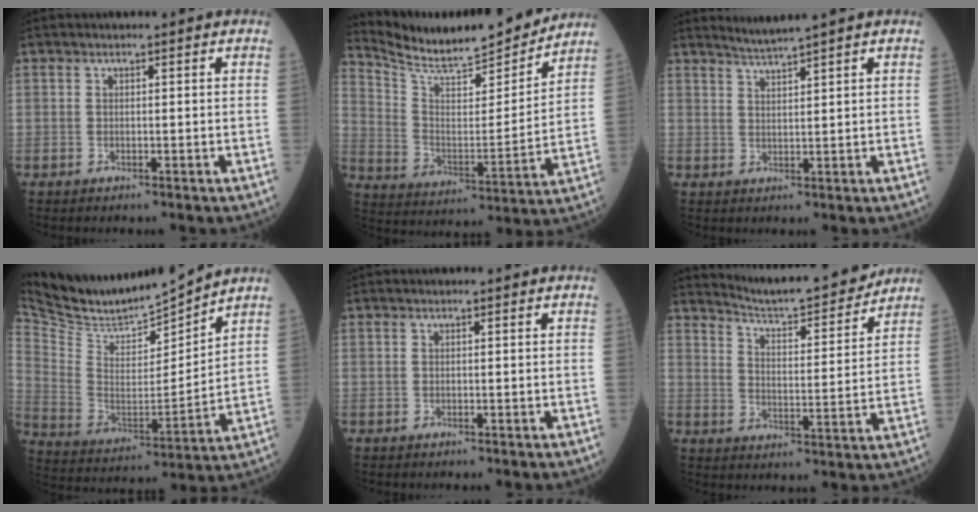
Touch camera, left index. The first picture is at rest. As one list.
[{"total": 17.3, "force": [16.3, 2.1, 5.3], "torque": [-0.104, -0.025, 0.258]}, {"total": 2.7, "force": [2.4, -1.3, 0.3], "torque": [-0.010, -0.008, 0.051]}, {"total": 13.5, "force": [13.3, 0.6, 2.3], "torque": [-0.064, -0.013, 0.249]}, {"total": 0.0}, {"total": 13.1, "force": [12.6, 0.3, 3.6], "torque": [-0.060, -0.009, 0.184]}]